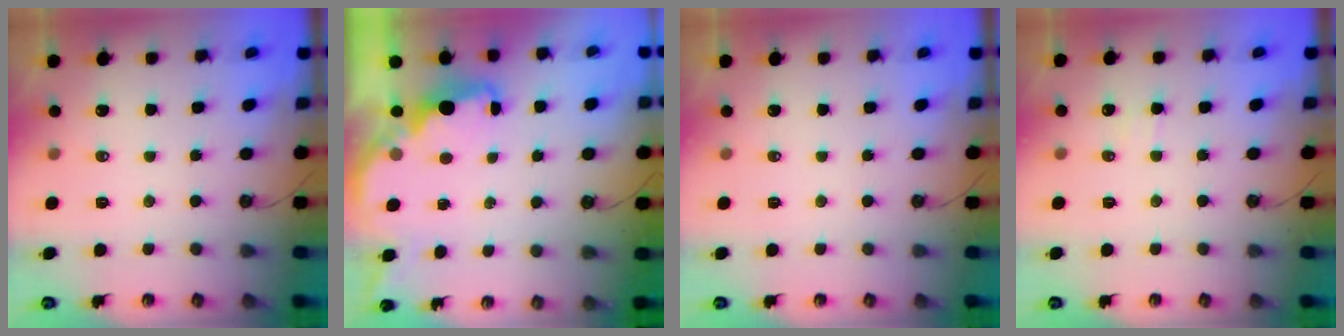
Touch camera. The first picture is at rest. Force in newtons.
{"total": 2.0, "press": 1.8, "slide": 0.8}
{"total": 0.0}
{"total": 3.0, "press": 2.9, "slide": 0.8}